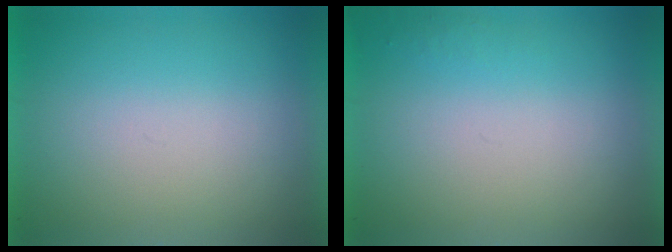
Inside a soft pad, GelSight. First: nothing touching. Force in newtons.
{"total": 1.0}